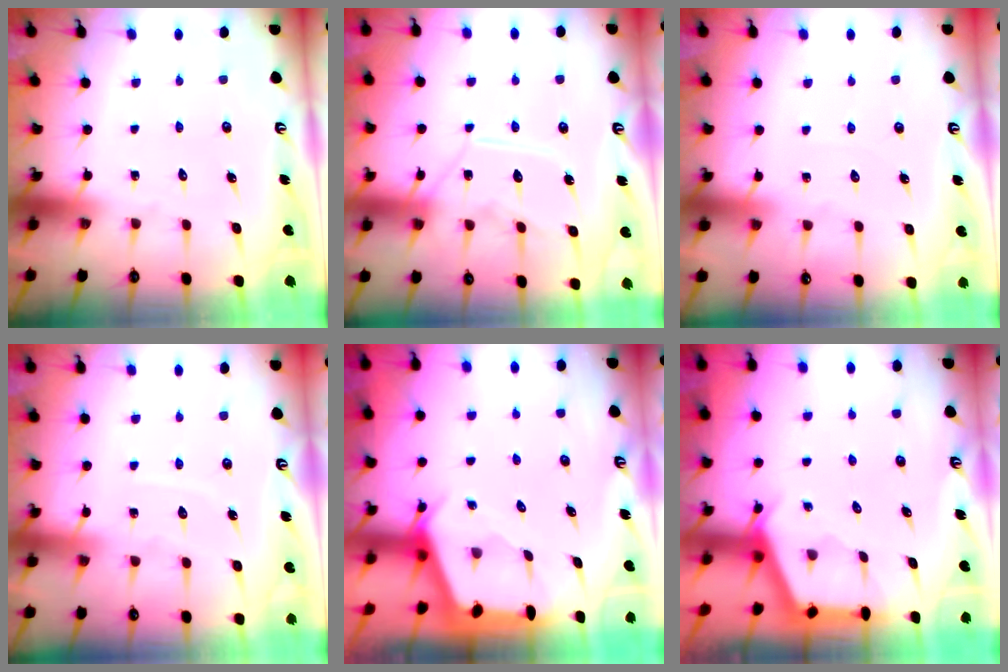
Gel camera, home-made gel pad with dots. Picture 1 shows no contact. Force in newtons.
{"total": 10.4, "press": 10.3, "slide": 0.8}
{"total": 2.3, "press": 2.3, "slide": 0.4}
{"total": 4.8, "press": 4.8, "slide": 0.1}
{"total": 2.4, "press": 2.4, "slide": 0.3}
{"total": 2.9, "press": 2.9, "slide": 0.3}